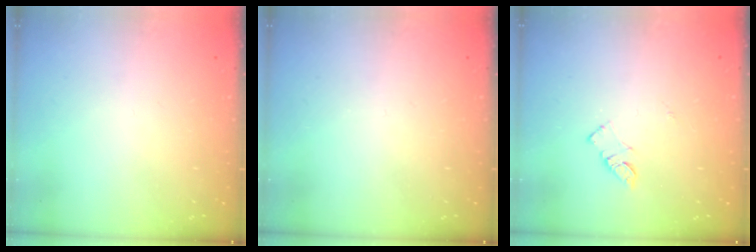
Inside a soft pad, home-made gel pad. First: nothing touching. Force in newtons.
{"total": 0.0}
{"total": 5.6, "press": 5.6, "slide": 0.8}